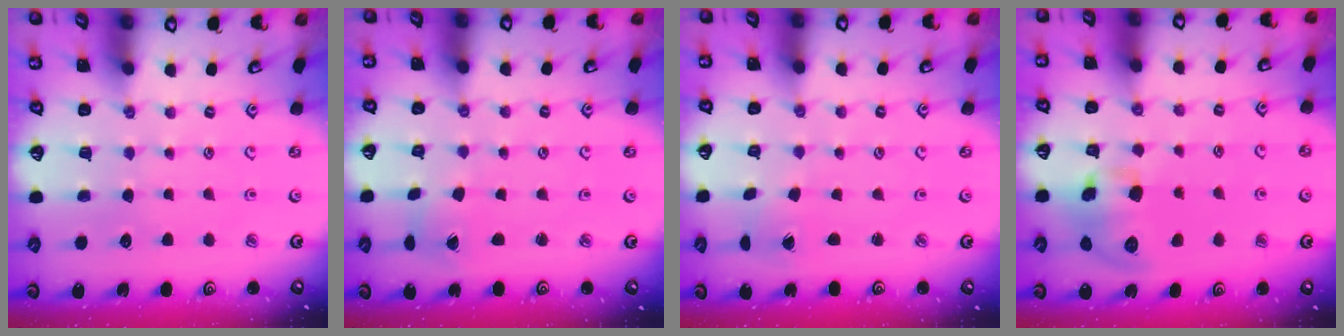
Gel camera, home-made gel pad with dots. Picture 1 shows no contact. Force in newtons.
{"total": 1.9, "press": 1.9, "slide": 0.2}
{"total": 1.7, "press": 1.7, "slide": 0.1}
{"total": 10.9, "press": 10.7, "slide": 2.0}